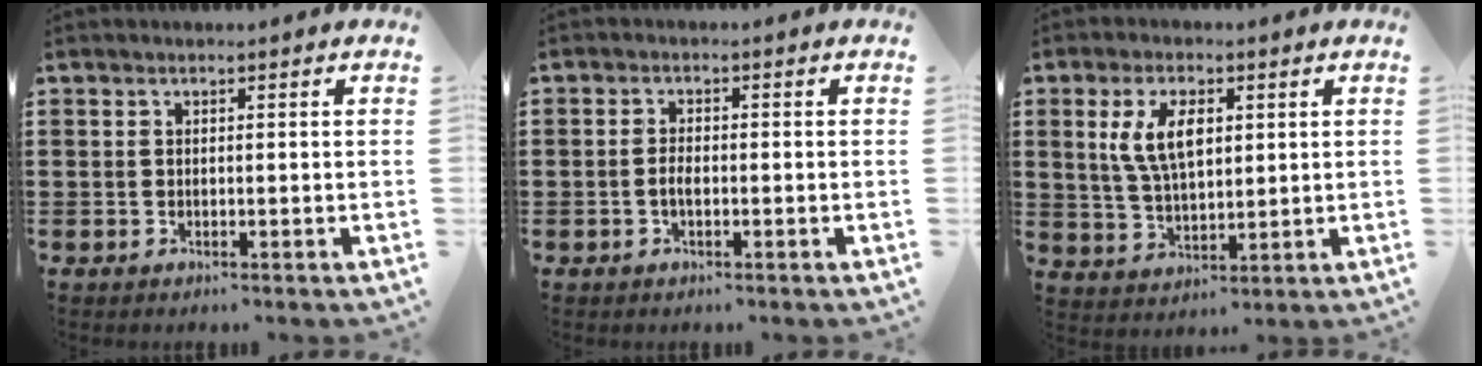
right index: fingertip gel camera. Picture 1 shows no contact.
{"total": 1.9, "force": [-0.6, 0.8, 1.7], "torque": [-0.041, -0.001, -0.013]}
{"total": 7.2, "force": [2.3, 3.3, 6.0], "torque": [-0.134, 0.008, 0.039]}